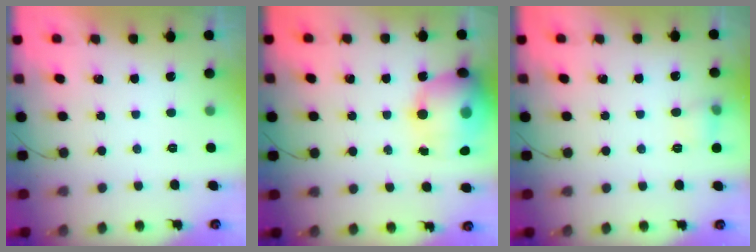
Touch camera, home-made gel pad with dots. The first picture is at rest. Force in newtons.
{"total": 20.0, "press": 19.5, "slide": 4.2}
{"total": 6.1, "press": 5.9, "slide": 1.5}